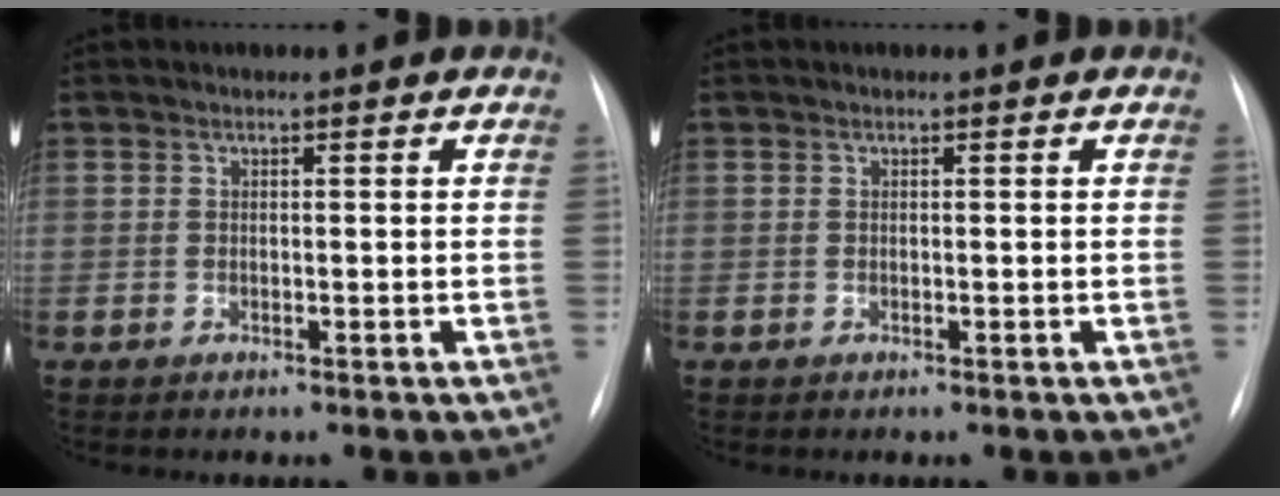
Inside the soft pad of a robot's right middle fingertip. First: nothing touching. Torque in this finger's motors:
{"motor_torque": [0.00, 0.00, 0.00, 0.00]}